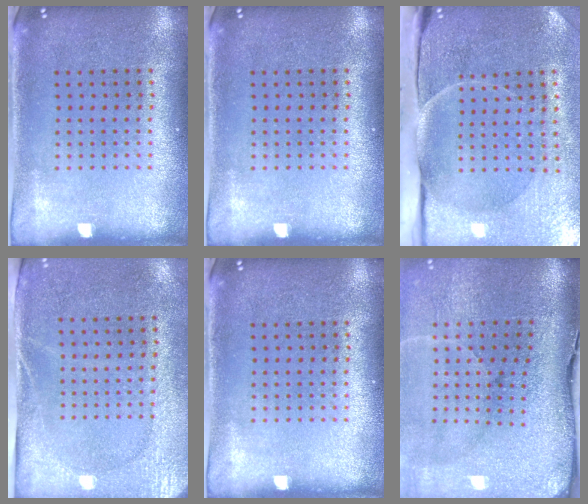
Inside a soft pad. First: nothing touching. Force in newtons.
{"total": 0.0}
{"total": 4.9, "press": 3.9, "slide": 2.9}
{"total": 2.8, "press": 2.3, "slide": 1.6}
{"total": 0.0}
{"total": 5.0, "press": 3.9, "slide": 3.2}